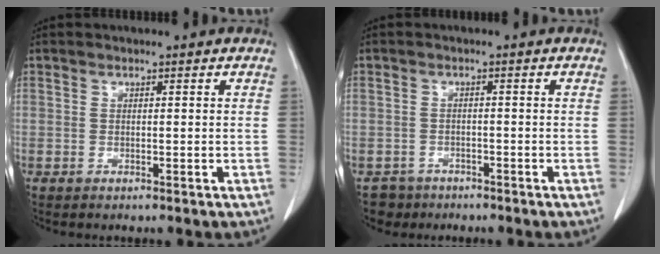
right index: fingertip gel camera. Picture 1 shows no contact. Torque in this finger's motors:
{"motor_torque": [-0.07, -0.11, -0.28, -0.09]}